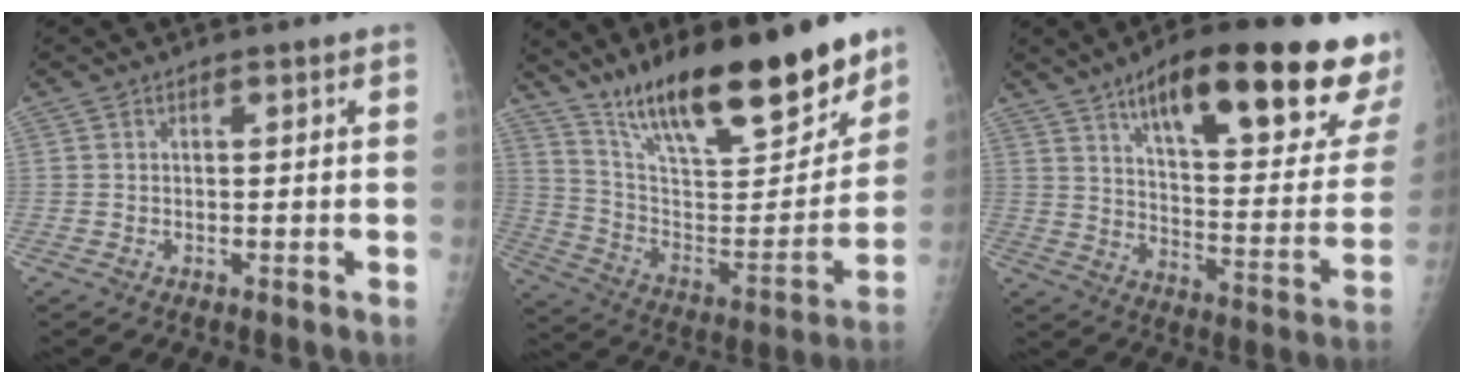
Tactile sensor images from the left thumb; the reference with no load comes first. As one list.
[{"total": 25.7, "force": [18.5, 6.9, 16.5], "torque": [-0.228, -0.081, 0.313]}, {"total": 28.6, "force": [17.7, 7.2, 21.3], "torque": [-0.264, -0.055, 0.254]}]